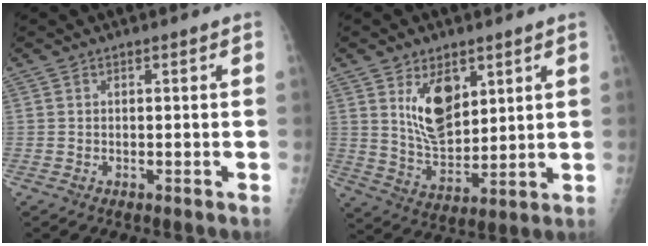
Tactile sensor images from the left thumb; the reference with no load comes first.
{"total": 11.0, "force": [4.9, 6.2, 7.7], "torque": [-0.105, -0.036, 0.100]}